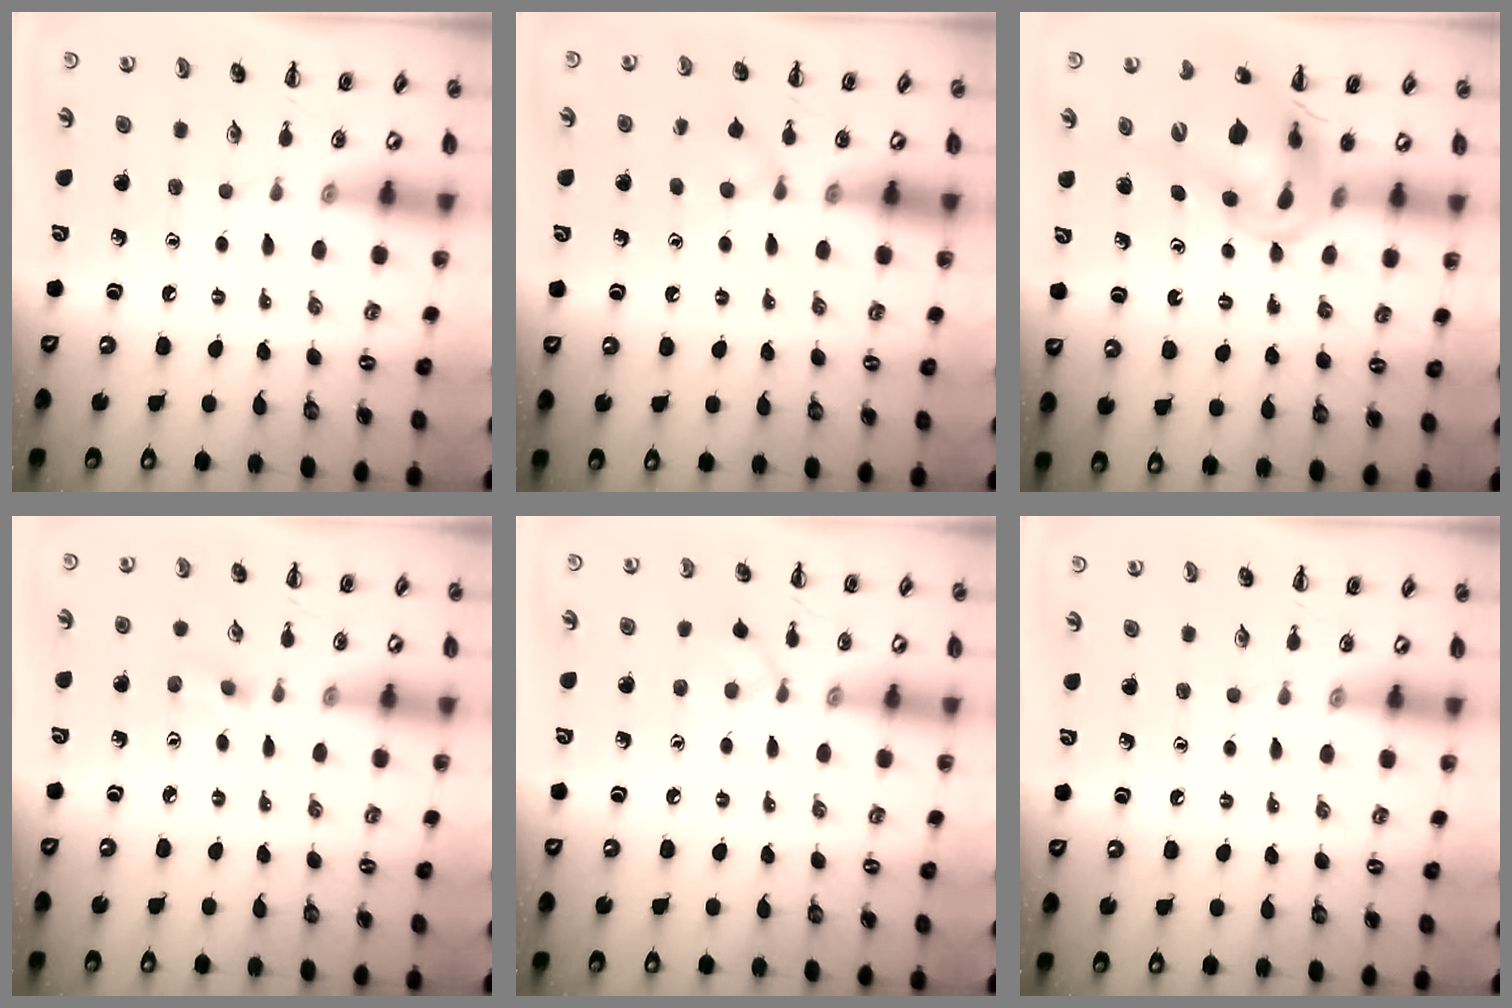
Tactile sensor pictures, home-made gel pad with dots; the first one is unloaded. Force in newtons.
{"total": 6.7, "press": 6.5, "slide": 1.8}
{"total": 14.5, "press": 13.8, "slide": 4.3}
{"total": 1.7, "press": 1.6, "slide": 0.7}
{"total": 5.3, "press": 5.1, "slide": 1.7}
{"total": 0.0}